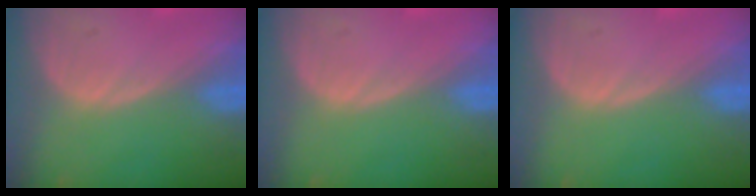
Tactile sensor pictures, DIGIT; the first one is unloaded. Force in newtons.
{"total": 0.0}
{"total": 0.0}